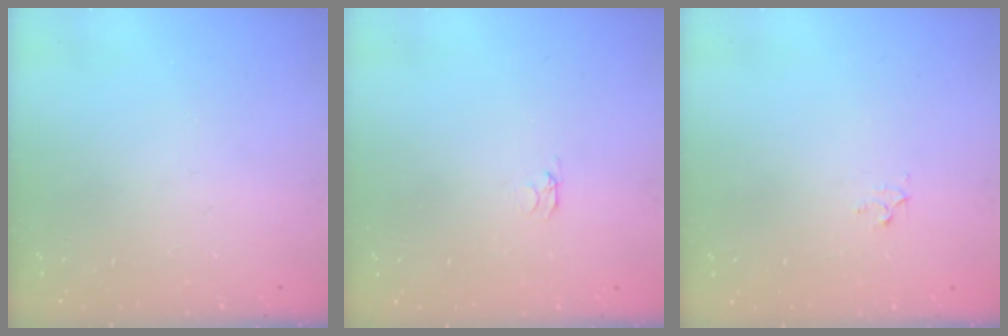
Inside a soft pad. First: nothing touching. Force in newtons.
{"total": 2.1, "press": 2.0, "slide": 0.3}
{"total": 2.3, "press": 2.3, "slide": 0.2}